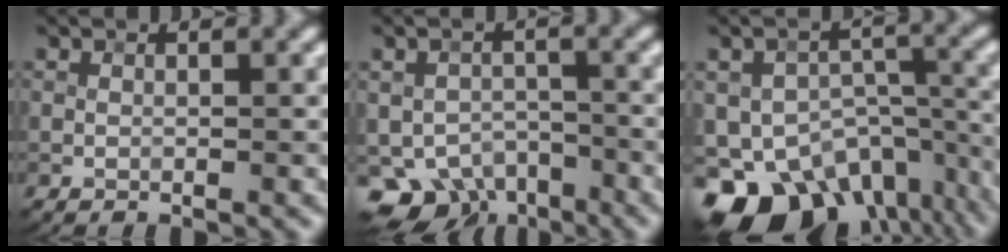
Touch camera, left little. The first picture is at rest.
{"total": 6.2, "force": [-4.1, 3.7, 2.8], "torque": [-0.034, -0.015, -0.066]}
{"total": 16.0, "force": [-10.0, 9.6, 7.9], "torque": [-0.156, -0.041, -0.122]}